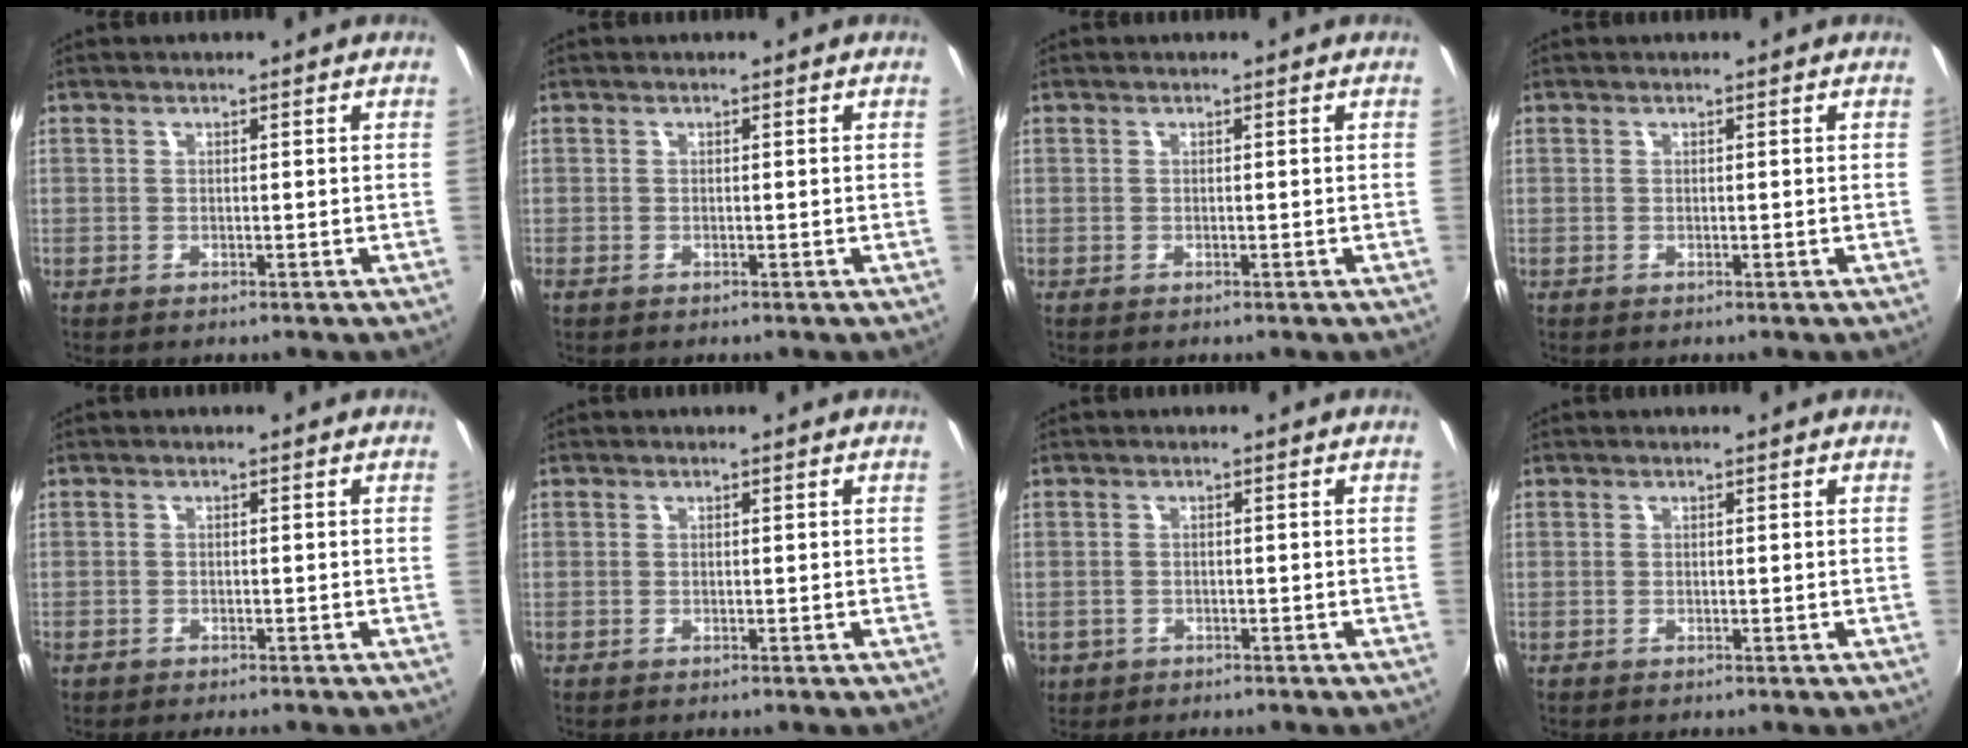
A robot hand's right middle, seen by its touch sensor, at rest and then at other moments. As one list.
[{"total": 0.0}, {"total": 0.0}, {"total": 0.0}, {"total": 1.6, "force": [-1.4, 0.6, 0.5], "torque": [-0.017, -0.007, -0.025]}, {"total": 0.0}, {"total": 3.6, "force": [-1.3, 3.1, 1.3], "torque": [-0.036, -0.005, -0.017]}, {"total": 0.0}]